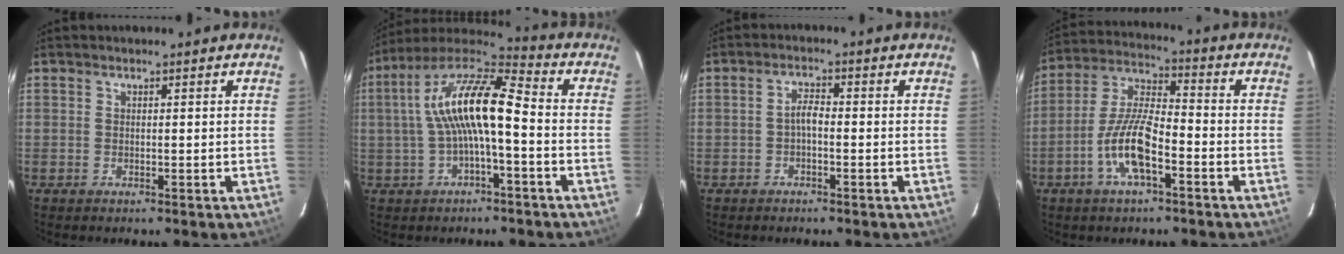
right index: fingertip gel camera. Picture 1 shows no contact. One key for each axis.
{"total": 13.9, "fx": -0.8, "fy": 3.4, "fz": 13.4, "tx": -0.253, "ty": 0.024, "tz": -0.020}
{"total": 2.2, "fx": -0.9, "fy": 0.7, "fz": 1.9, "tx": -0.039, "ty": 0.009, "tz": -0.019}
{"total": 11.2, "fx": -4.9, "fy": 3.2, "fz": 9.5, "tx": -0.203, "ty": 0.003, "tz": -0.095}